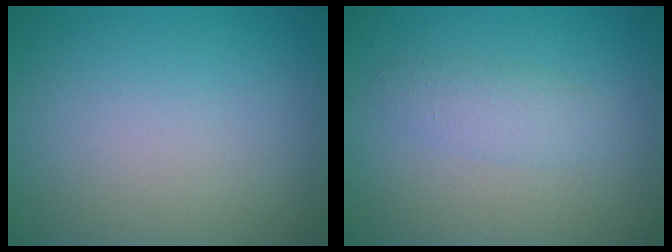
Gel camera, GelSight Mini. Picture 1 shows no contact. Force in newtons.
{"total": 1.9, "press": 1.9, "slide": 0.1}